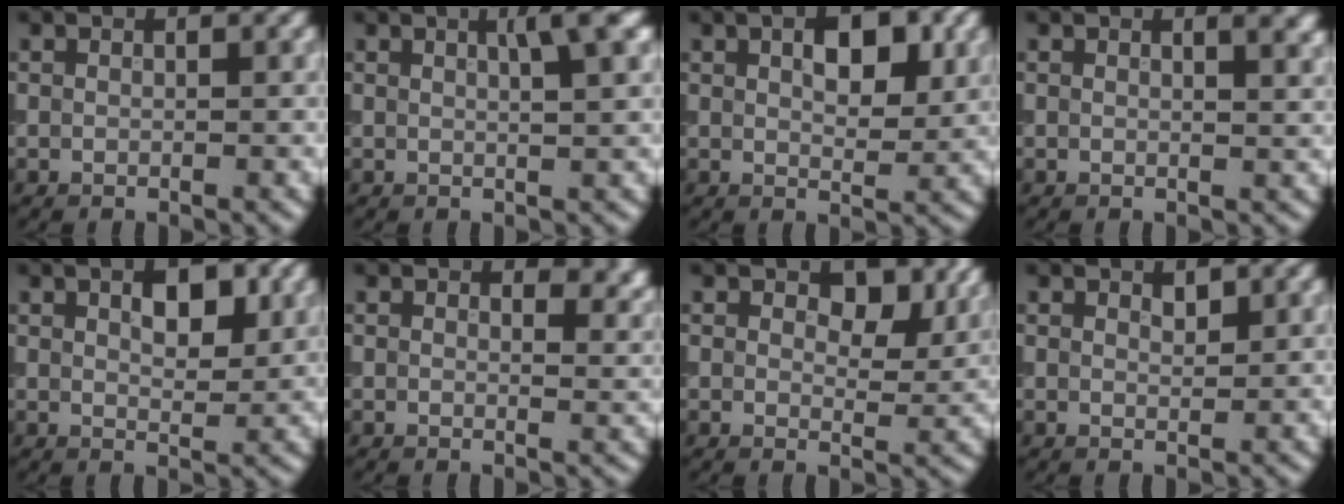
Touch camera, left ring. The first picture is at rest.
{"total": 2.8, "force": [1.2, 0.4, 2.5], "torque": [-0.027, 0.005, 0.017]}
{"total": 4.4, "force": [1.6, 2.1, 3.5], "torque": [-0.049, 0.004, 0.026]}
{"total": 2.5, "force": [1.4, 1.0, 1.8], "torque": [-0.005, 0.004, 0.019]}
{"total": 3.3, "force": [1.4, 1.5, 2.6], "torque": [-0.038, 0.004, 0.024]}
{"total": 2.5, "force": [1.5, 1.2, 1.5], "torque": [-0.018, -0.006, 0.019]}
{"total": 4.6, "force": [2.2, 2.7, 3.1], "torque": [-0.045, -0.007, 0.027]}
{"total": 0.8, "force": [0.7, 0.3, 0.4], "torque": [-0.006, -0.003, 0.012]}